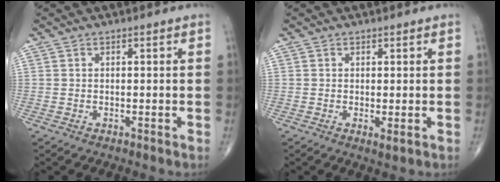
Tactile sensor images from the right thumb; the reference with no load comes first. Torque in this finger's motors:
{"motor_torque": [-0.33, 0.01, -0.14, 0.18, -0.03]}